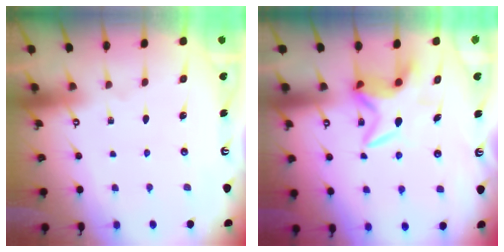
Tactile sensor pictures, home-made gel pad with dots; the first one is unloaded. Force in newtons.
{"total": 7.0, "press": 7.0, "slide": 0.6}